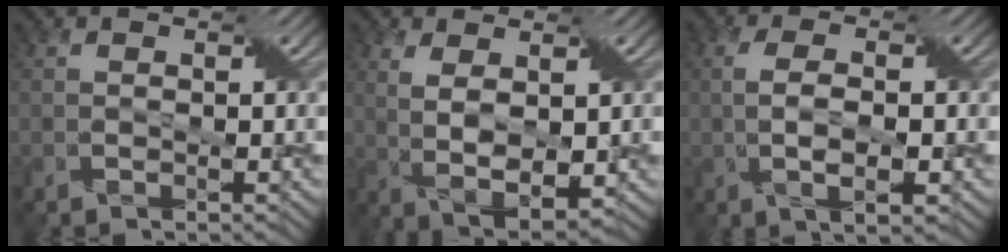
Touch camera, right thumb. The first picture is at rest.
{"total": 4.6, "force": [1.4, 1.9, 3.9], "torque": [-0.092, -0.003, 0.029]}
{"total": 3.7, "force": [-0.2, 1.1, 3.5], "torque": [-0.079, -0.002, -0.006]}